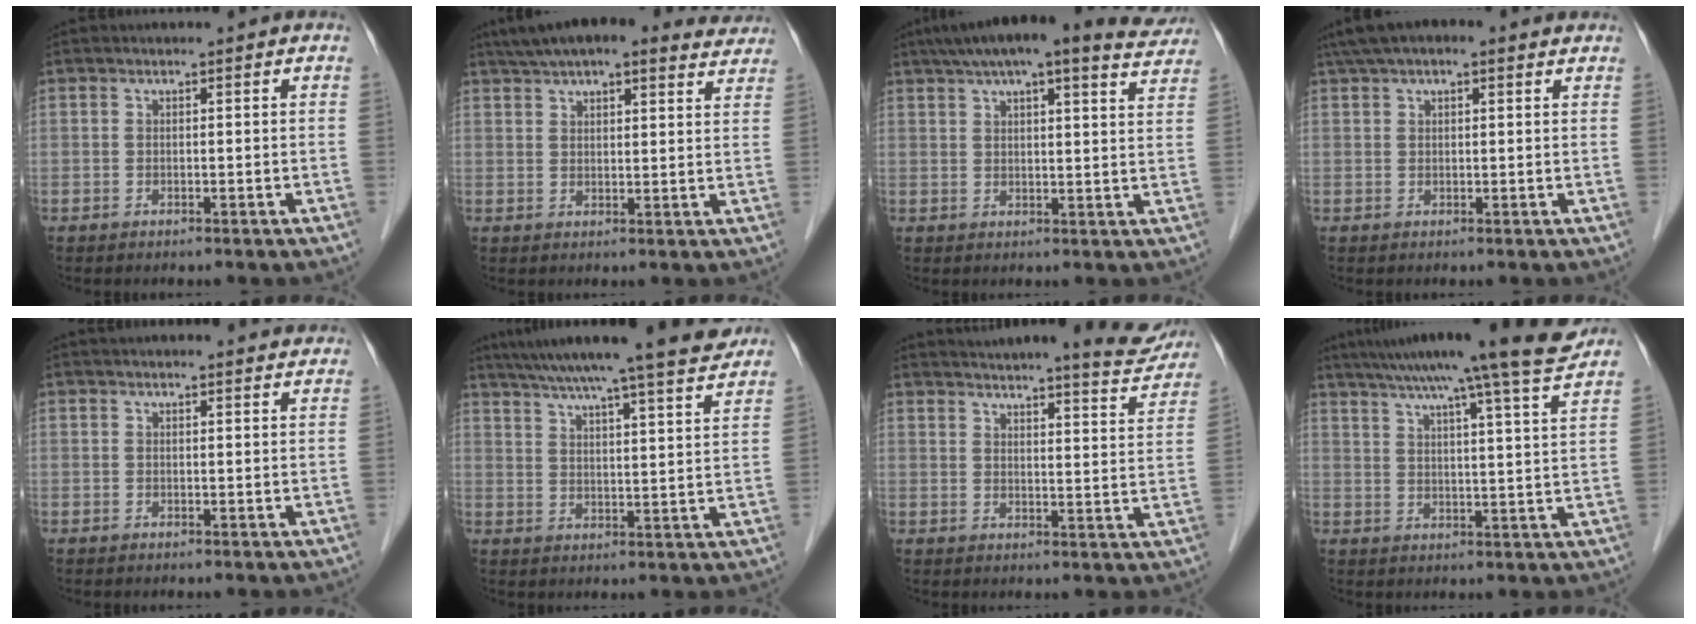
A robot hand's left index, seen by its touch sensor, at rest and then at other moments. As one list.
[{"total": 17.7, "force": [14.9, 4.8, 8.2], "torque": [-0.127, 0.046, 0.195]}, {"total": 18.7, "force": [15.8, 3.7, 9.4], "torque": [-0.144, 0.041, 0.199]}, {"total": 7.9, "force": [5.6, 2.7, 4.9], "torque": [-0.082, 0.049, 0.089]}, {"total": 7.8, "force": [7.4, 1.4, 2.0], "torque": [-0.015, 0.028, 0.076]}, {"total": 18.6, "force": [16.4, 0.1, 8.8], "torque": [-0.142, 0.000, 0.227]}, {"total": 14.0, "force": [13.2, 1.0, 4.8], "torque": [-0.057, -0.019, 0.157]}, {"total": 18.6, "force": [15.8, -1.6, 9.6], "torque": [-0.158, -0.013, 0.212]}]